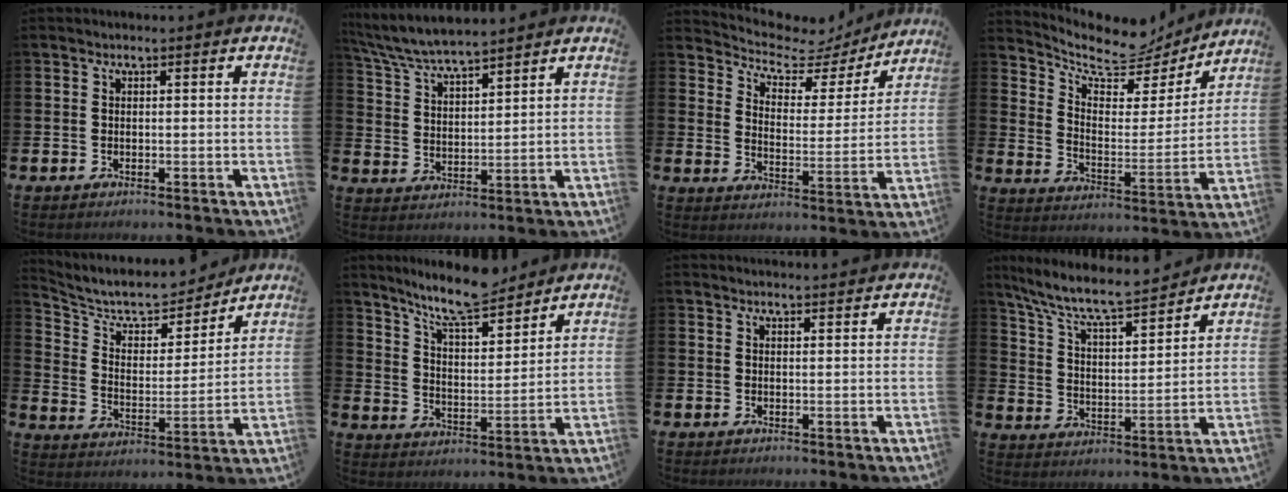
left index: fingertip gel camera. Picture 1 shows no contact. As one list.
[{"total": 6.1, "force": [6.0, 0.4, 1.4], "torque": [-0.050, -0.031, 0.108]}, {"total": 5.8, "force": [5.1, 2.4, 1.4], "torque": [-0.056, -0.043, 0.081]}, {"total": 8.7, "force": [7.7, 3.0, 2.5], "torque": [-0.081, -0.060, 0.132]}, {"total": 8.6, "force": [7.5, 3.3, 2.7], "torque": [-0.079, -0.058, 0.125]}, {"total": 9.4, "force": [8.7, 1.5, 3.3], "torque": [-0.091, -0.050, 0.157]}, {"total": 1.4, "force": [1.4, 0.0, -0.1], "torque": [0.013, -0.012, 0.023]}, {"total": 8.6, "force": [7.9, 1.3, 3.2], "torque": [-0.098, -0.056, 0.135]}]